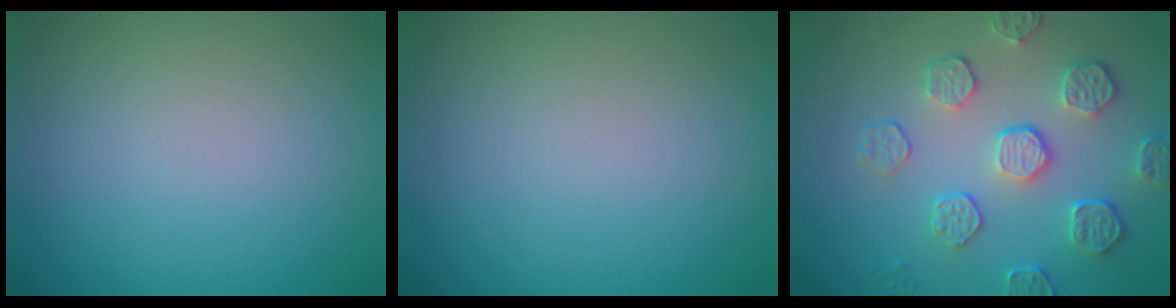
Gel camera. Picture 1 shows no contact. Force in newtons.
{"total": 0.0}
{"total": 4.6, "press": 3.9, "slide": 2.5}